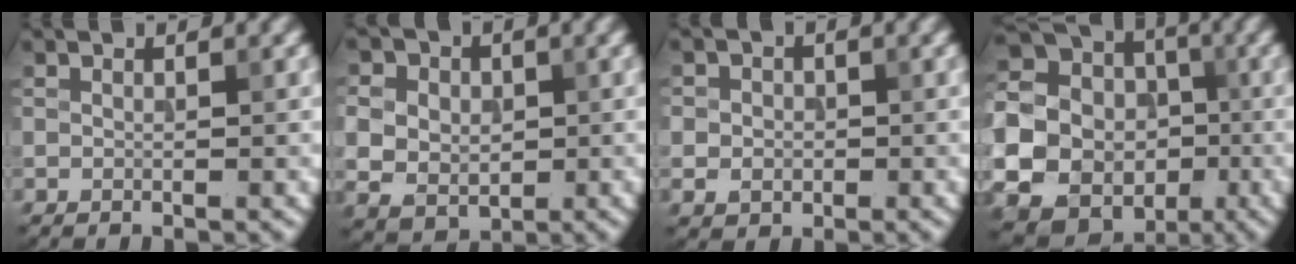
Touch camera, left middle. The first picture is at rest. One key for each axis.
{"total": 7.6, "fx": 1.4, "fy": 6.5, "fz": 3.8, "tx": -0.080, "ty": 0.030, "tz": 0.013}
{"total": 2.7, "fx": -0.3, "fy": 2.5, "fz": 1.1, "tx": -0.004, "ty": -0.001, "tz": -0.016}
{"total": 24.8, "fx": -4.6, "fy": 23.5, "fz": 6.5, "tx": -0.188, "ty": -0.016, "tz": -0.117}